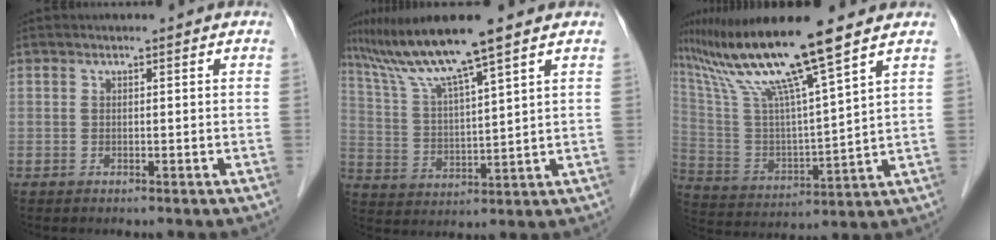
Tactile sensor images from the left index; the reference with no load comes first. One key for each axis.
{"total": 11.0, "fx": 8.5, "fy": -1.2, "fz": 6.9, "tx": -0.135, "ty": 0.010, "tz": 0.161}
{"total": 16.2, "fx": 12.1, "fy": -1.4, "fz": 10.7, "tx": -0.202, "ty": 0.004, "tz": 0.226}